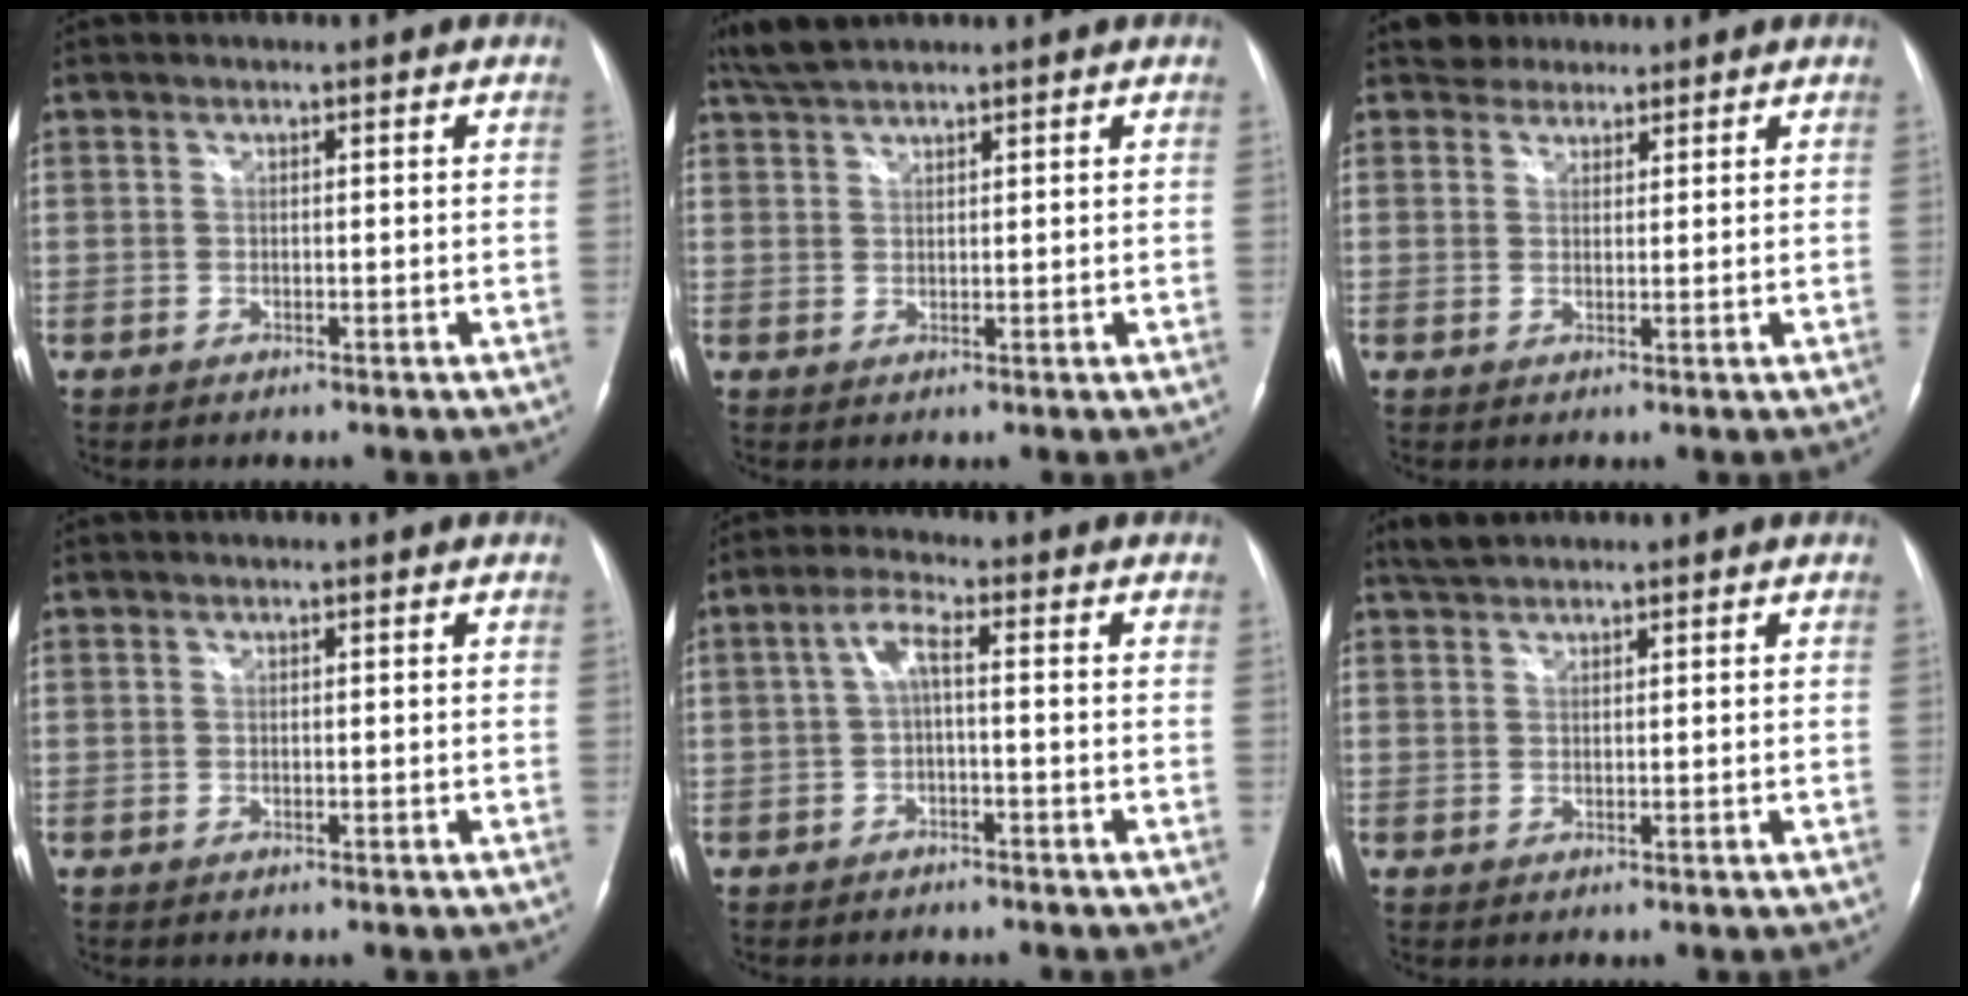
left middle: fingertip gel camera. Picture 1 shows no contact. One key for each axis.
{"total": 3.8, "fx": 3.5, "fy": 0.4, "fz": 1.5, "tx": -0.039, "ty": 0.014, "tz": 0.072}
{"total": 2.8, "fx": 2.3, "fy": 1.6, "fz": -0.3, "tx": 0.007, "ty": 0.011, "tz": 0.032}
{"total": 0.0}
{"total": 3.7, "fx": -0.3, "fy": 0.6, "fz": 3.6, "tx": -0.072, "ty": 0.019, "tz": -0.004}
{"total": 2.4, "fx": 2.2, "fy": 0.5, "fz": 0.8, "tx": -0.019, "ty": 0.009, "tz": 0.043}